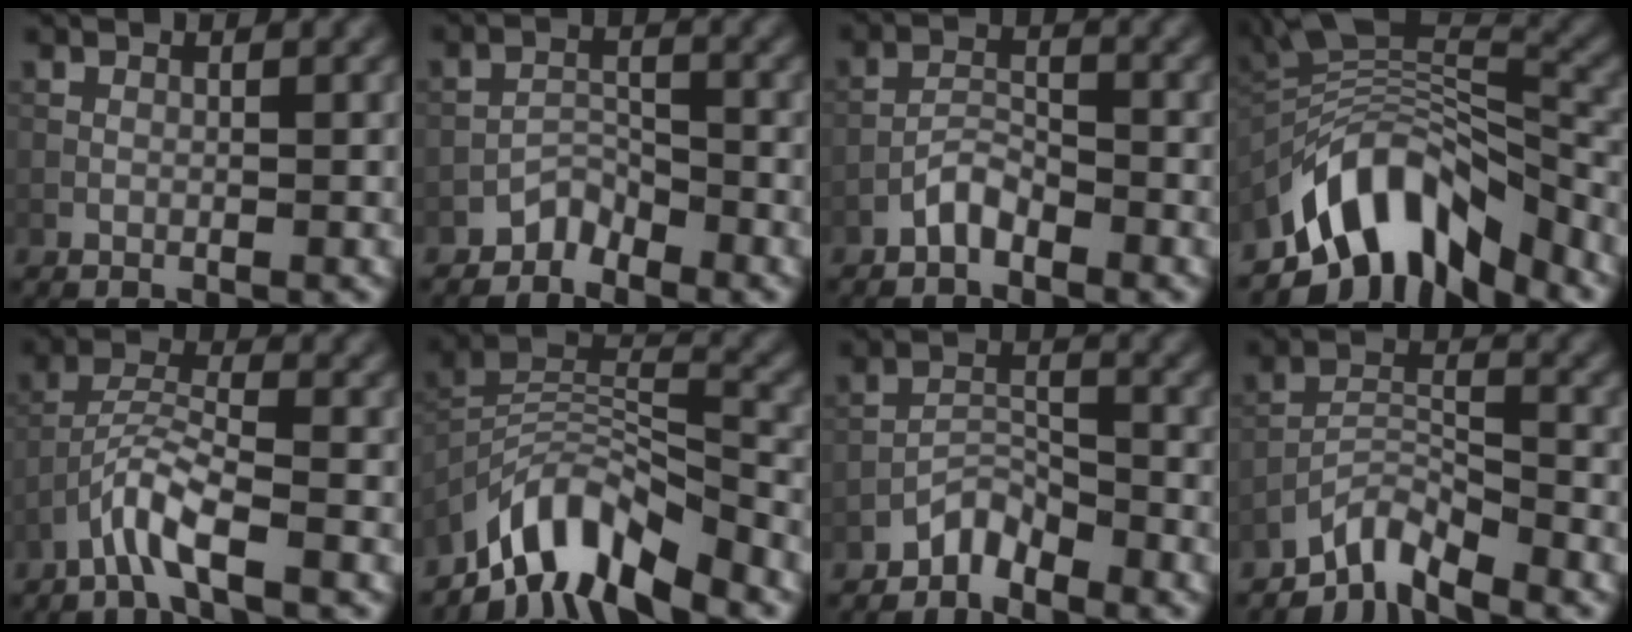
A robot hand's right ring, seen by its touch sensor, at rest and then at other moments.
{"total": 2.1, "force": [-1.9, 0.8, 0.3], "torque": [0.000, 0.012, -0.038]}
{"total": 2.2, "force": [-1.7, 0.8, 1.0], "torque": [-0.015, 0.011, -0.036]}
{"total": 10.0, "force": [-6.3, 4.3, 6.4], "torque": [-0.095, 0.010, -0.121]}
{"total": 3.8, "force": [-2.7, 0.4, 2.7], "torque": [-0.058, 0.012, -0.061]}
{"total": 8.2, "force": [-6.7, 2.3, 4.2], "torque": [-0.066, -0.001, -0.130]}
{"total": 2.5, "force": [-2.3, 0.8, 0.6], "torque": [-0.006, 0.013, -0.048]}
{"total": 3.7, "force": [-3.4, 0.7, 1.3], "torque": [-0.020, 0.006, -0.074]}